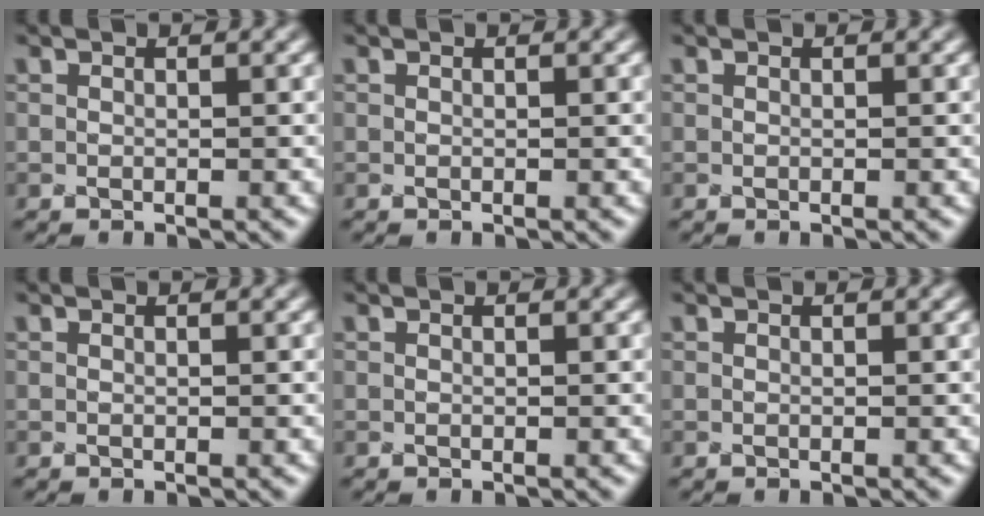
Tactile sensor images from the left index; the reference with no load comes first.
{"total": 0.0}
{"total": 0.0}
{"total": 0.0}
{"total": 0.0}
{"total": 0.0}